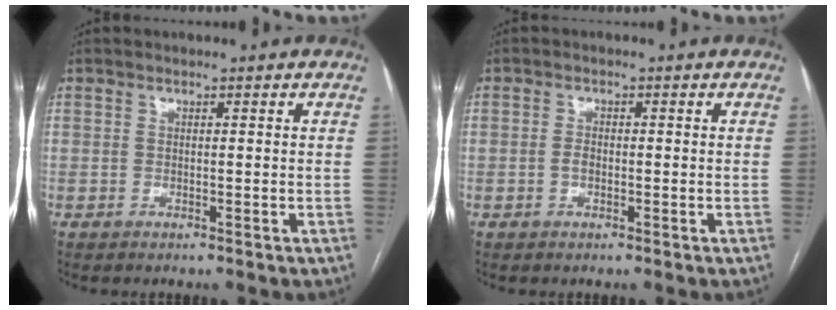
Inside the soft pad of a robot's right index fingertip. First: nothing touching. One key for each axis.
{"total": 1.5, "fx": -0.4, "fy": 0.8, "fz": 1.2, "tx": -0.024, "ty": 0.002, "tz": -0.006}